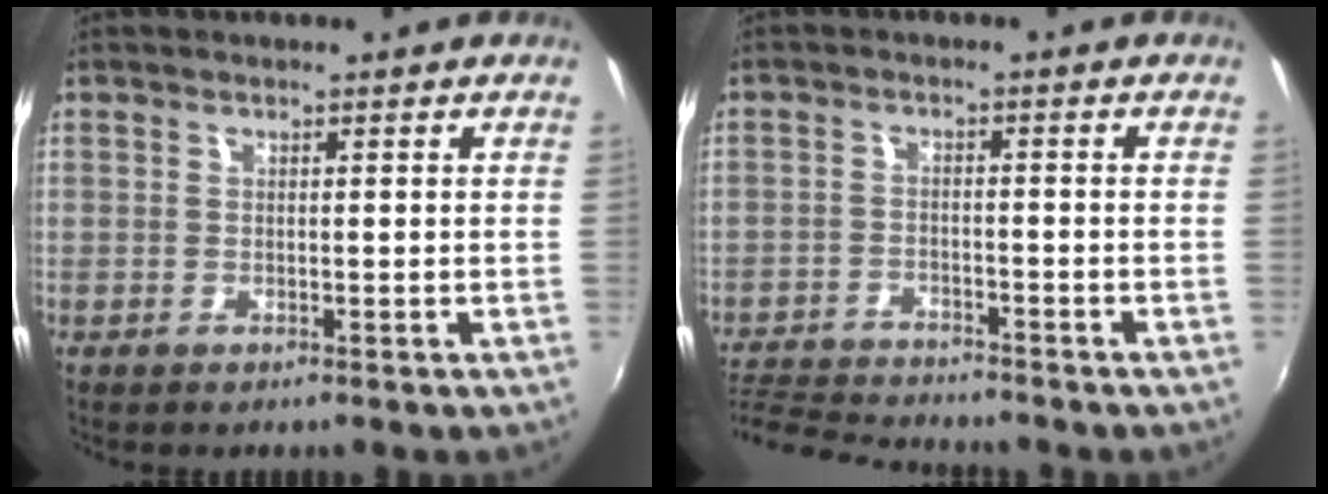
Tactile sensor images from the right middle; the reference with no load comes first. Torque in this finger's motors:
{"motor_torque": [0.83, -0.97, 0.21, 0.11]}